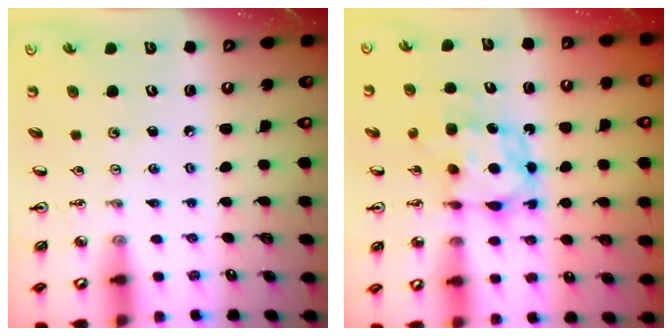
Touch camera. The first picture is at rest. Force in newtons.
{"total": 6.1, "press": 6.0, "slide": 0.6}